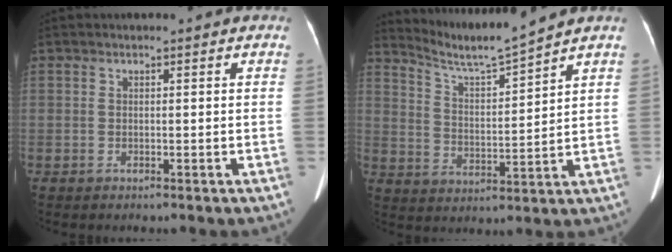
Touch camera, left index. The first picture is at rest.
{"total": 7.5, "force": [7.1, -2.1, 1.2], "torque": [-0.038, -0.014, 0.143]}